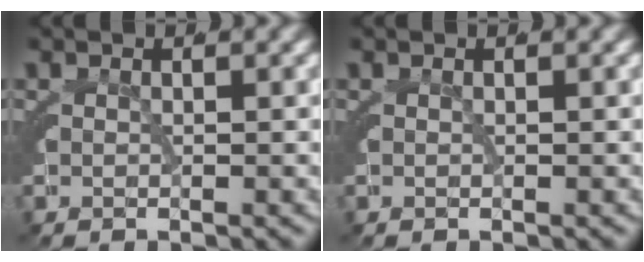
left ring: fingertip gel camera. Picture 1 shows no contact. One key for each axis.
{"total": 0.0}